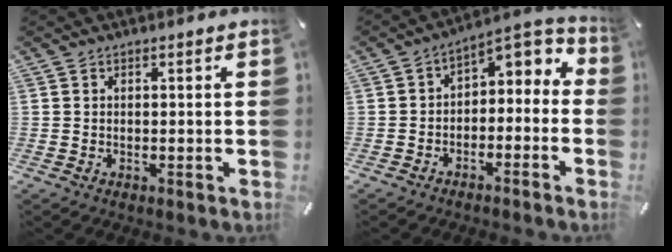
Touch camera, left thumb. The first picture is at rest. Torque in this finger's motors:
{"motor_torque": [-0.15, 0.53, 0.07, 0.11, 0.05]}